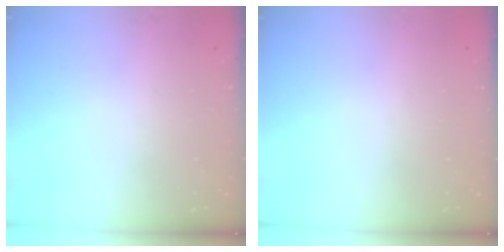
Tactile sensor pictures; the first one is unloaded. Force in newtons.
{"total": 0.0}